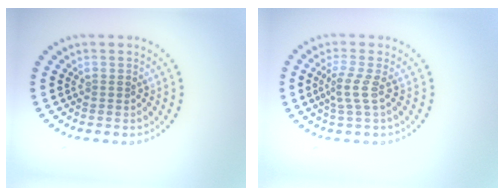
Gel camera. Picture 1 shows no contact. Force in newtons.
{"total": 2.2, "press": 1.5, "slide": 1.6}